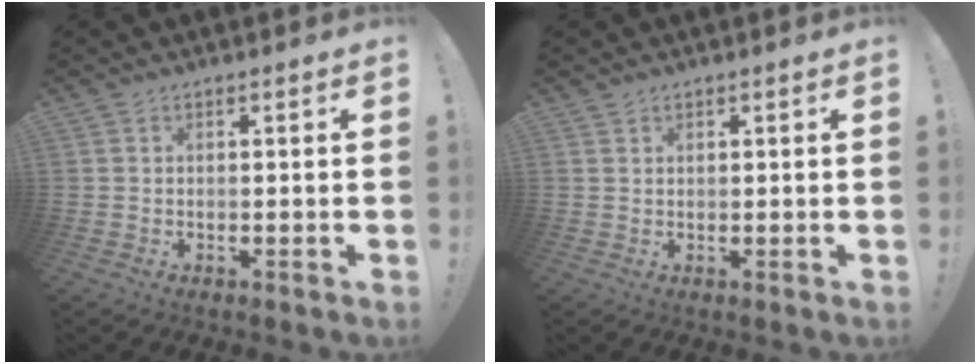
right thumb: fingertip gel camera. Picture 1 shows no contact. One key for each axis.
{"total": 1.0, "fx": 0.8, "fy": 0.5, "fz": 0.2, "tx": 0.005, "ty": -0.004, "tz": 0.014}